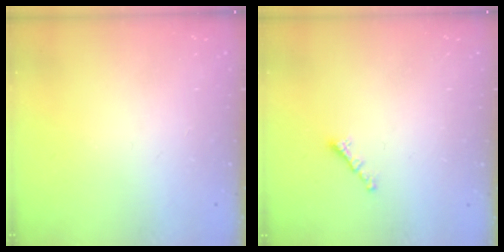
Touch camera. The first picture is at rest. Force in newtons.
{"total": 0.6, "press": 0.5, "slide": 0.4}